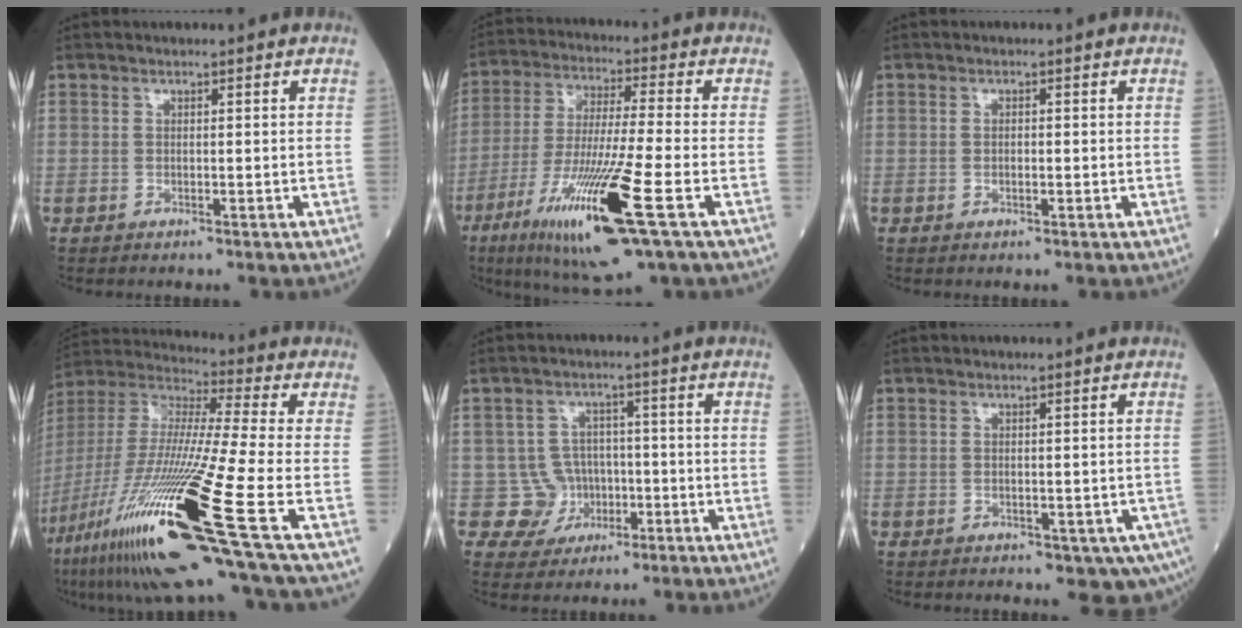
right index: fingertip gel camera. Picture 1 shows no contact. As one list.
[{"total": 15.4, "force": [-6.4, 0.1, 14.0], "torque": [-0.284, -0.038, -0.115]}, {"total": 1.0, "force": [-0.2, 0.4, 0.9], "torque": [-0.017, 0.000, -0.003]}, {"total": 29.0, "force": [-13.7, 1.0, 25.6], "torque": [-0.522, -0.068, -0.256]}, {"total": 5.4, "force": [-1.2, 5.3, -0.1], "torque": [0.012, 0.016, -0.016]}, {"total": 5.3, "force": [-3.0, 2.5, 3.6], "torque": [-0.025, -0.001, -0.035]}]